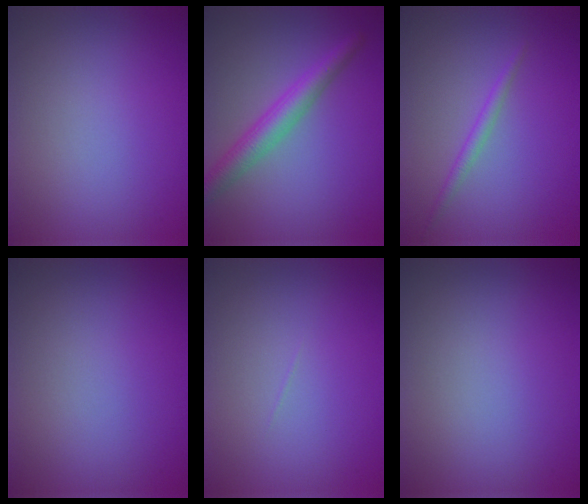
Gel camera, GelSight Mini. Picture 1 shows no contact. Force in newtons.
{"total": 3.9, "press": 3.9, "slide": 0.1}
{"total": 1.3, "press": 1.3, "slide": 0.0}
{"total": 0.0}
{"total": 0.0}
{"total": 0.0}